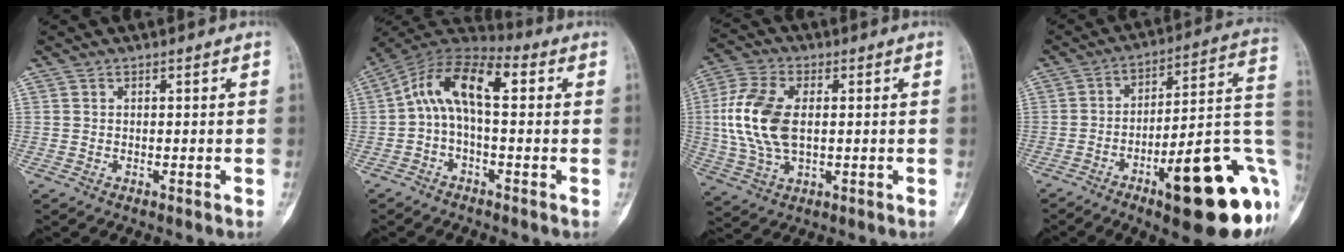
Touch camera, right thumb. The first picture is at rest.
{"total": 12.0, "force": [1.1, 5.4, 10.7], "torque": [-0.186, 0.046, 0.005]}
{"total": 13.6, "force": [0.9, 7.8, 11.1], "torque": [-0.238, 0.006, 0.018]}
{"total": 25.8, "force": [-8.5, 6.6, 23.5], "torque": [-0.252, 0.035, -0.111]}